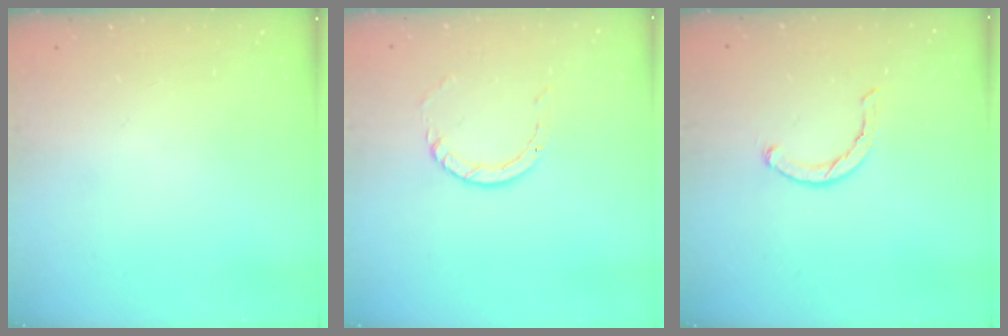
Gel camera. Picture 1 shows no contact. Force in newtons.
{"total": 3.8, "press": 3.7, "slide": 0.3}
{"total": 2.3, "press": 2.3, "slide": 0.4}